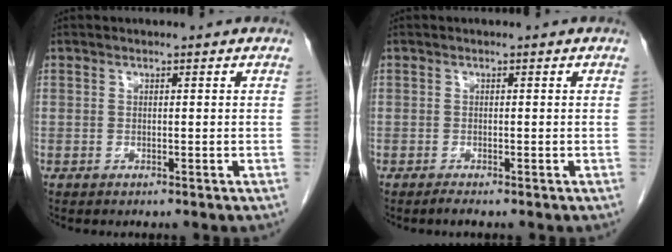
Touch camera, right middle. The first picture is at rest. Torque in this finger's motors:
{"motor_torque": [0.10, -0.02, -0.02, 0.00]}